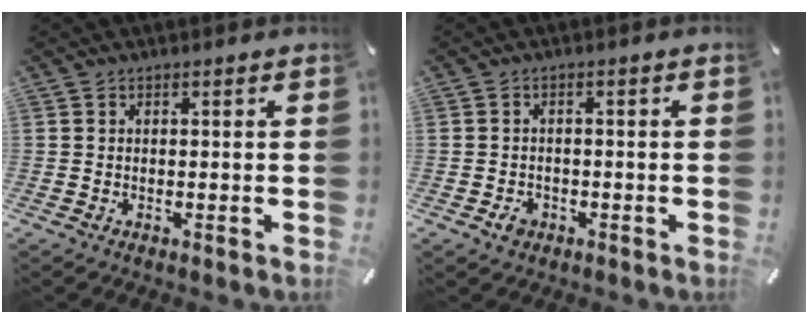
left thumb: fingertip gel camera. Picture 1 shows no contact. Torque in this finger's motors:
{"motor_torque": [0.00, 0.00, 0.04, 0.01, 0.00]}